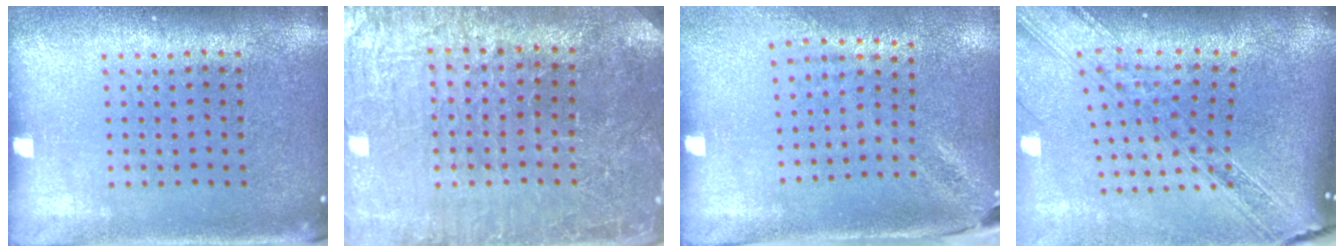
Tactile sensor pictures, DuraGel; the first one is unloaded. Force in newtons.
{"total": 3.3, "press": 3.2, "slide": 0.5}
{"total": 2.0, "press": 1.6, "slide": 1.2}
{"total": 2.7, "press": 2.1, "slide": 1.6}